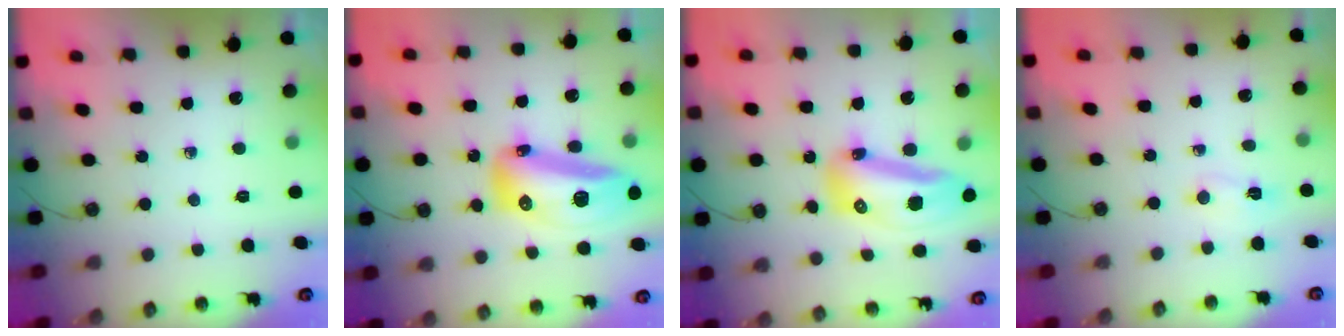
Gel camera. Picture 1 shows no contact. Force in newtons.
{"total": 19.4, "press": 19.2, "slide": 2.8}
{"total": 13.9, "press": 13.8, "slide": 1.5}
{"total": 3.1, "press": 2.8, "slide": 1.3}